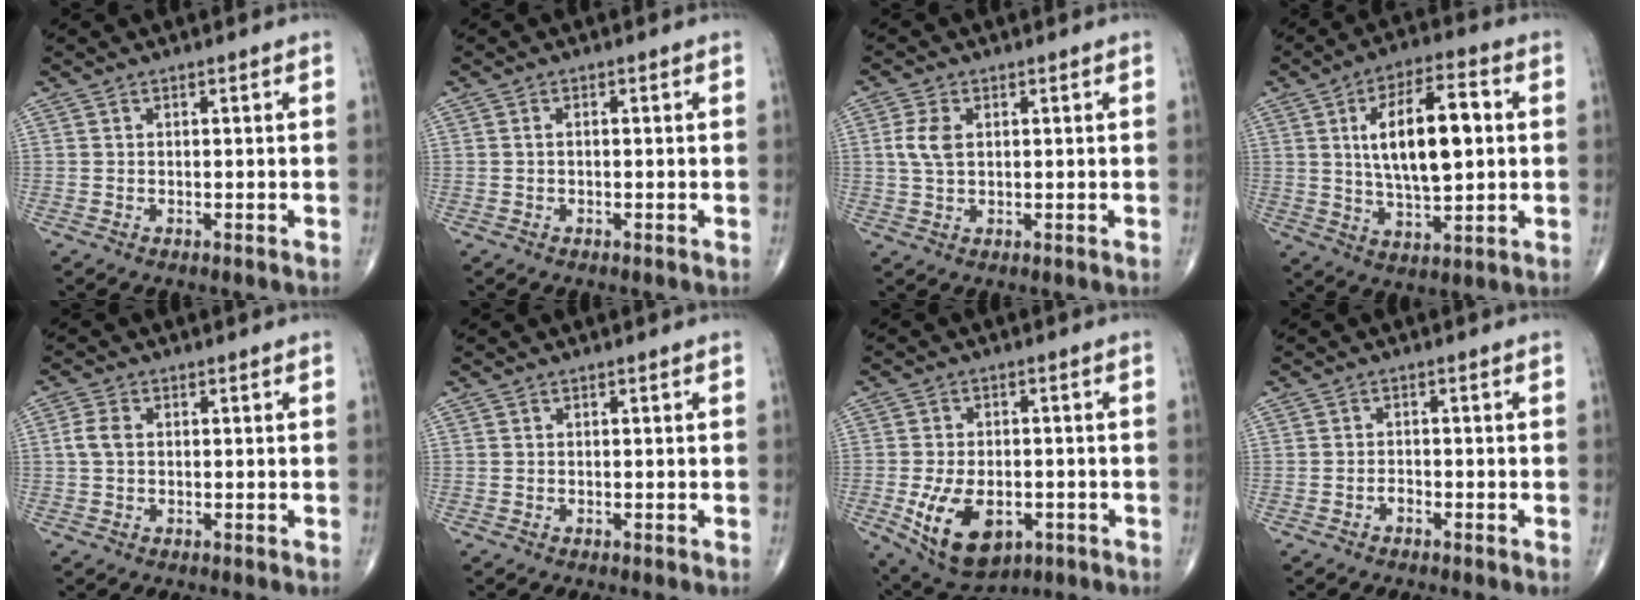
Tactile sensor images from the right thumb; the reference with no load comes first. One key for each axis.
{"total": 0.7, "fx": -0.1, "fy": 0.3, "fz": 0.6, "tx": -0.014, "ty": 0.003, "tz": -0.003}
{"total": 4.3, "fx": 0.8, "fy": 2.6, "fz": 3.4, "tx": -0.077, "ty": 0.002, "tz": 0.017}
{"total": 15.7, "fx": 2.4, "fy": 6.4, "fz": 14.2, "tx": -0.226, "ty": 0.005, "tz": 0.039}
{"total": 3.1, "fx": 0.3, "fy": 2.1, "fz": 2.3, "tx": -0.053, "ty": 0.006, "tz": 0.001}
{"total": 0.0}
{"total": 12.6, "fx": -4.0, "fy": 7.6, "fz": 9.2, "tx": -0.153, "ty": 0.004, "tz": -0.049}
{"total": 1.1, "fx": -0.8, "fy": 0.6, "fz": 0.4, "tx": -0.005, "ty": 0.005, "tz": -0.015}